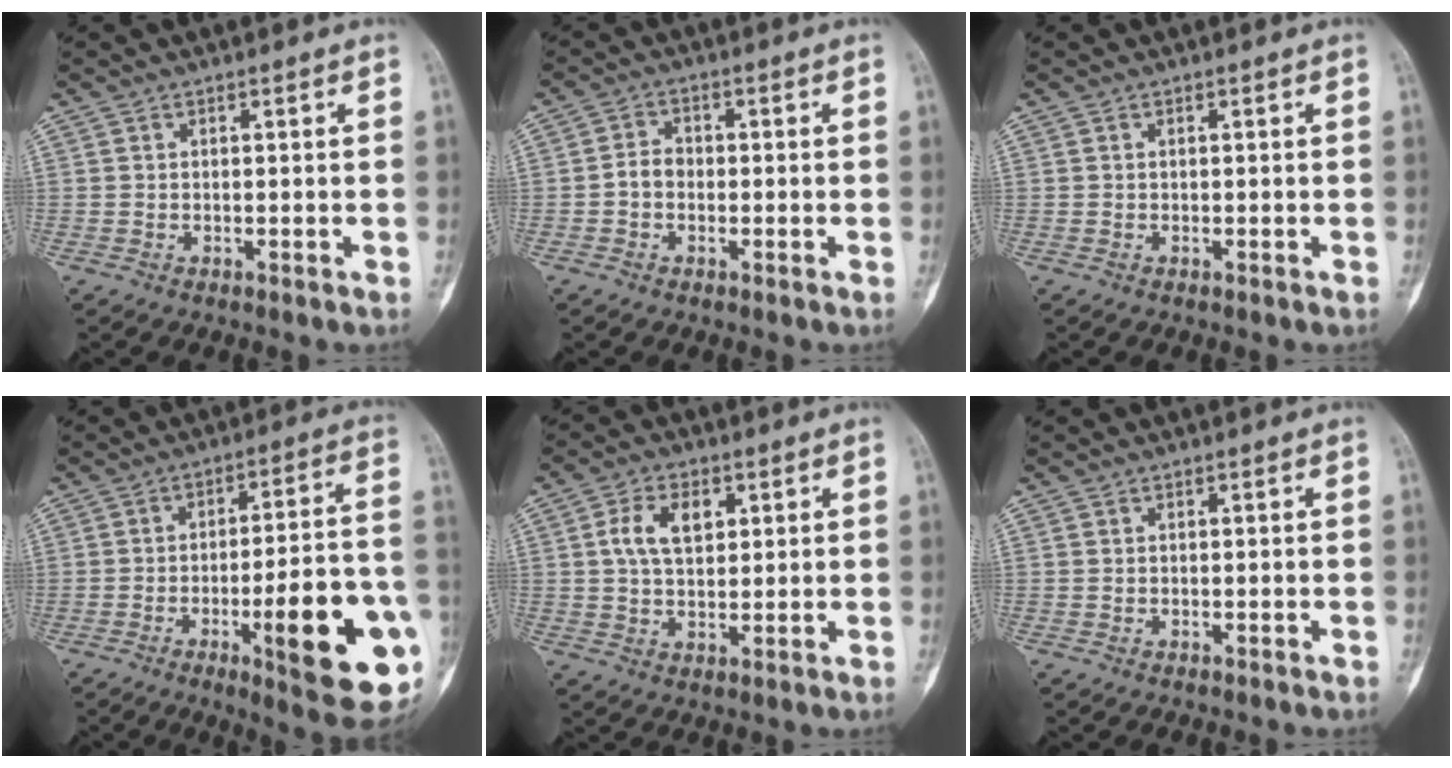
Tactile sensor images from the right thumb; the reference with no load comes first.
{"total": 3.2, "force": [-0.7, 2.5, 1.8], "torque": [-0.023, 0.013, -0.020]}
{"total": 0.0}
{"total": 21.0, "force": [-6.6, 4.7, 19.3], "torque": [-0.230, 0.014, -0.082]}
{"total": 7.4, "force": [2.1, 4.5, 5.5], "torque": [-0.089, 0.001, 0.037]}
{"total": 0.0}